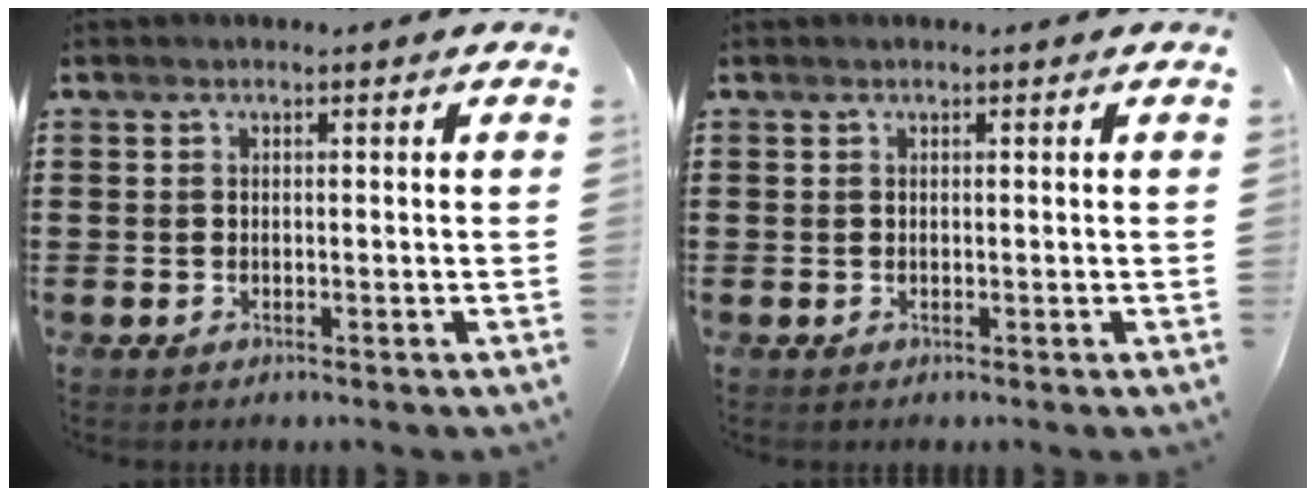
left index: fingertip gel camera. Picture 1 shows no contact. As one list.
[{"total": 0.0}]